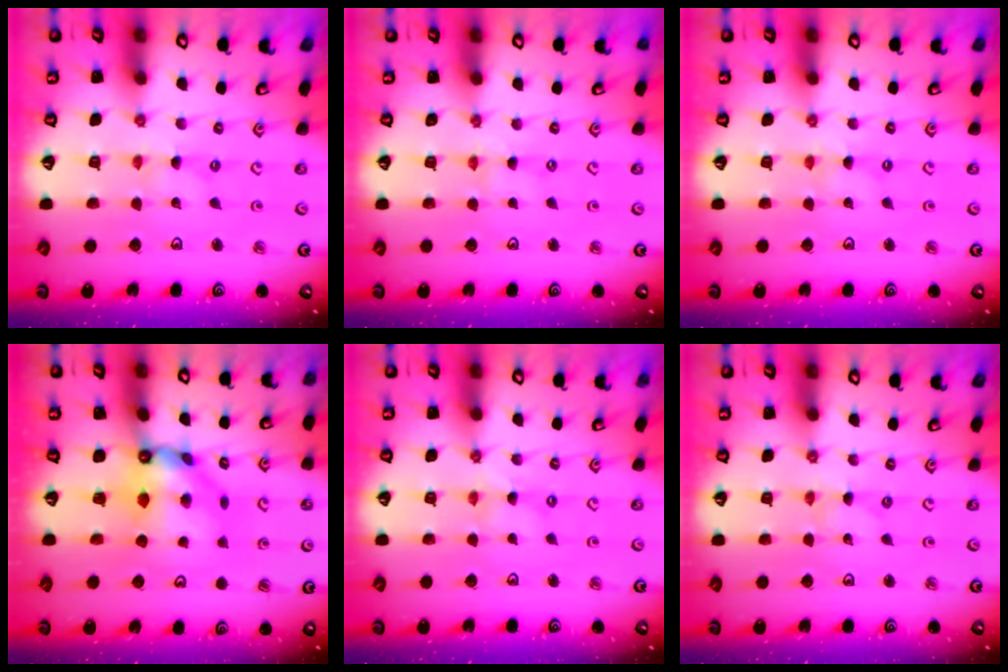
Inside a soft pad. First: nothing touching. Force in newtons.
{"total": 0.5, "press": 0.5, "slide": 0.2}
{"total": 0.0}
{"total": 8.8, "press": 8.7, "slide": 0.9}
{"total": 0.8, "press": 0.7, "slide": 0.2}
{"total": 0.0}